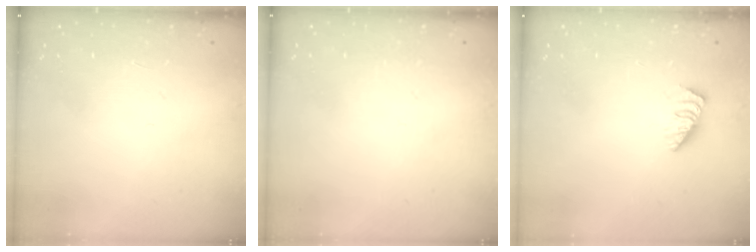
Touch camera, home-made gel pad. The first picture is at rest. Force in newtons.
{"total": 0.0}
{"total": 1.0, "press": 1.0, "slide": 0.2}